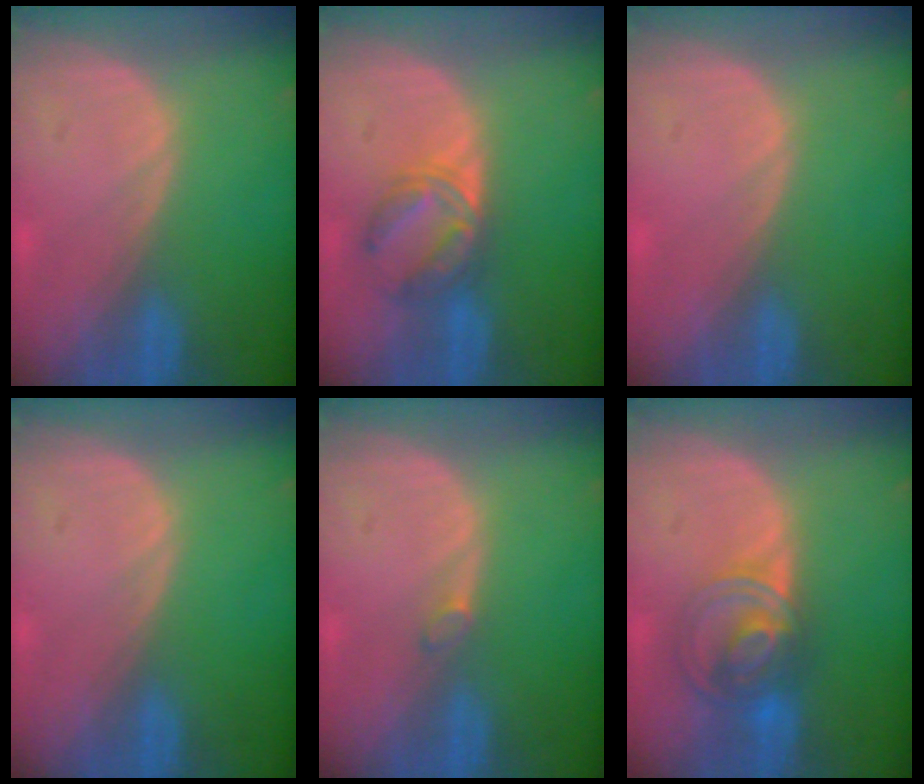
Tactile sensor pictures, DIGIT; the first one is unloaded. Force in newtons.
{"total": 5.6, "press": 5.5, "slide": 1.1}
{"total": 0.6, "press": 0.0, "slide": 0.6}
{"total": 0.0}
{"total": 0.9, "press": 0.9, "slide": 0.3}
{"total": 7.2, "press": 6.3, "slide": 3.5}